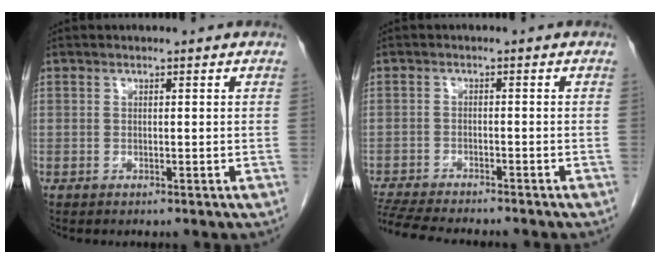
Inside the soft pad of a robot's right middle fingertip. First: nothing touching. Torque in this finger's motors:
{"motor_torque": [0.70, -0.62, 0.12, 0.07]}